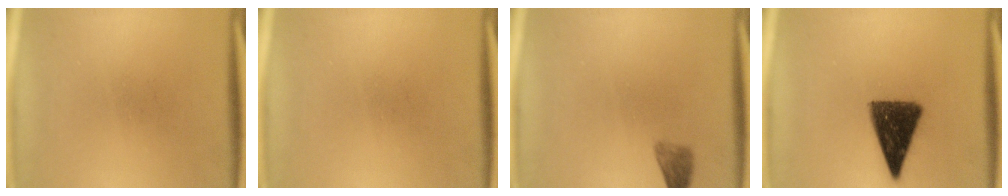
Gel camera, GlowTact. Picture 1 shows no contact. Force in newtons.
{"total": 0.0}
{"total": 2.1}
{"total": 12.0}